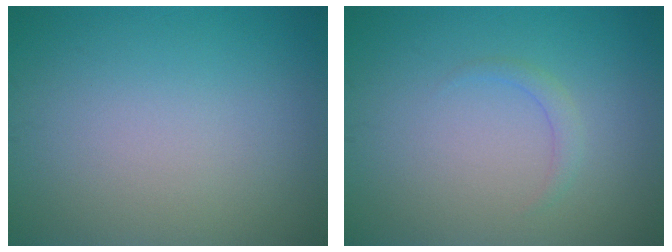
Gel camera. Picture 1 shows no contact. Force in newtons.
{"total": 1.1, "press": 1.1, "slide": 0.1}